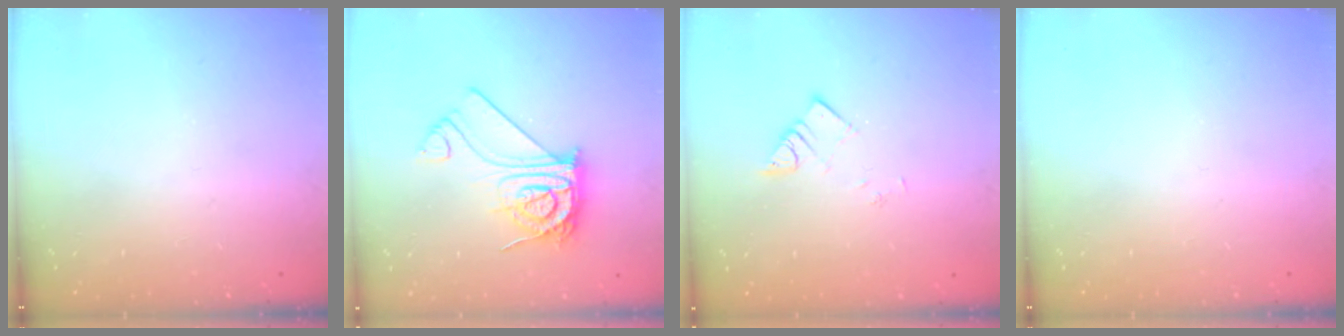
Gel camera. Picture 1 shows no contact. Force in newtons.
{"total": 13.7, "press": 13.6, "slide": 1.2}
{"total": 3.7, "press": 3.7, "slide": 0.1}
{"total": 0.0}